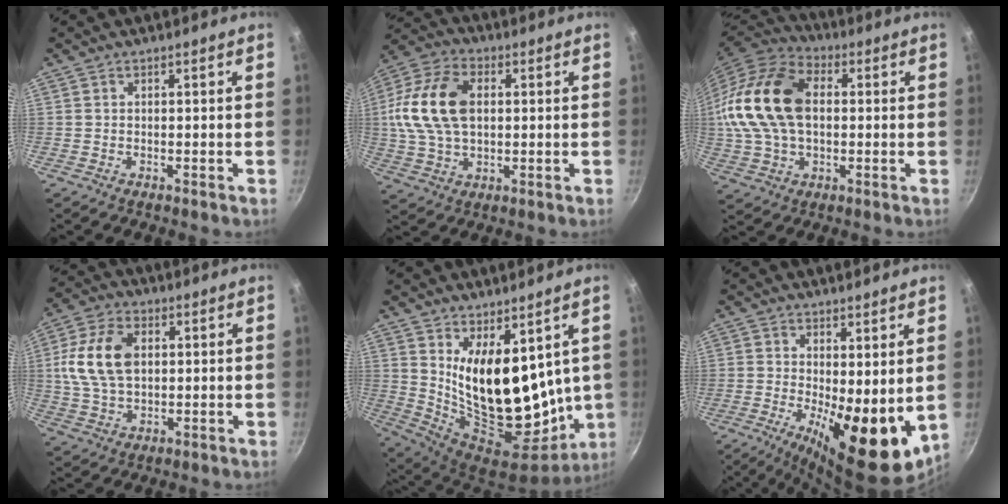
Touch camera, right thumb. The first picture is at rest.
{"total": 16.2, "force": [2.0, 10.4, 12.3], "torque": [-0.227, 0.016, 0.027]}
{"total": 20.6, "force": [1.8, 13.5, 15.5], "torque": [-0.295, 0.031, 0.025]}
{"total": 12.5, "force": [1.9, 8.0, 9.4], "torque": [-0.170, 0.008, 0.032]}
{"total": 20.5, "force": [6.2, 10.6, 16.4], "torque": [-0.229, -0.089, 0.135]}
{"total": 14.1, "force": [-0.2, 5.5, 13.0], "torque": [-0.164, -0.025, 0.008]}